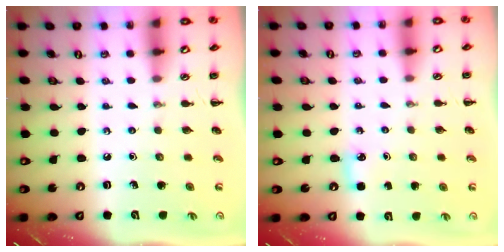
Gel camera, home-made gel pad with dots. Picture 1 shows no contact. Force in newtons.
{"total": 3.3, "press": 3.1, "slide": 1.1}